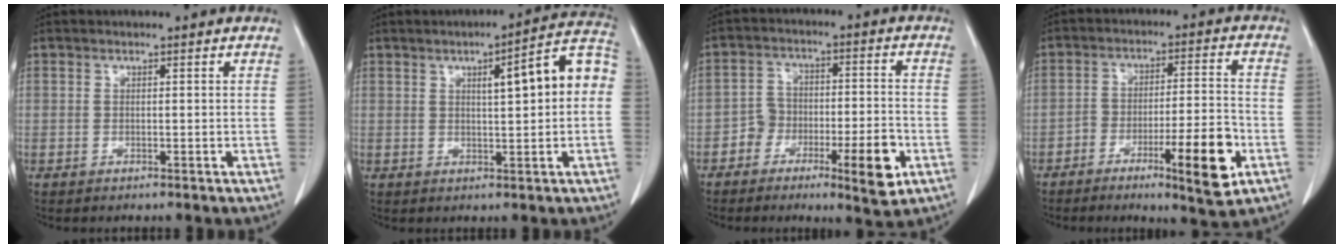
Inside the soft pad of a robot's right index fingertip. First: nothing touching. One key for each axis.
{"total": 9.5, "fx": 1.2, "fy": 1.3, "fz": 9.4, "tx": -0.126, "ty": 0.030, "tz": 0.013}
{"total": 9.1, "fx": -4.5, "fy": 3.3, "fz": 7.2, "tx": -0.099, "ty": 0.016, "tz": -0.070}
{"total": 11.6, "fx": -5.3, "fy": 1.8, "fz": 10.2, "tx": -0.152, "ty": 0.007, "tz": -0.078}